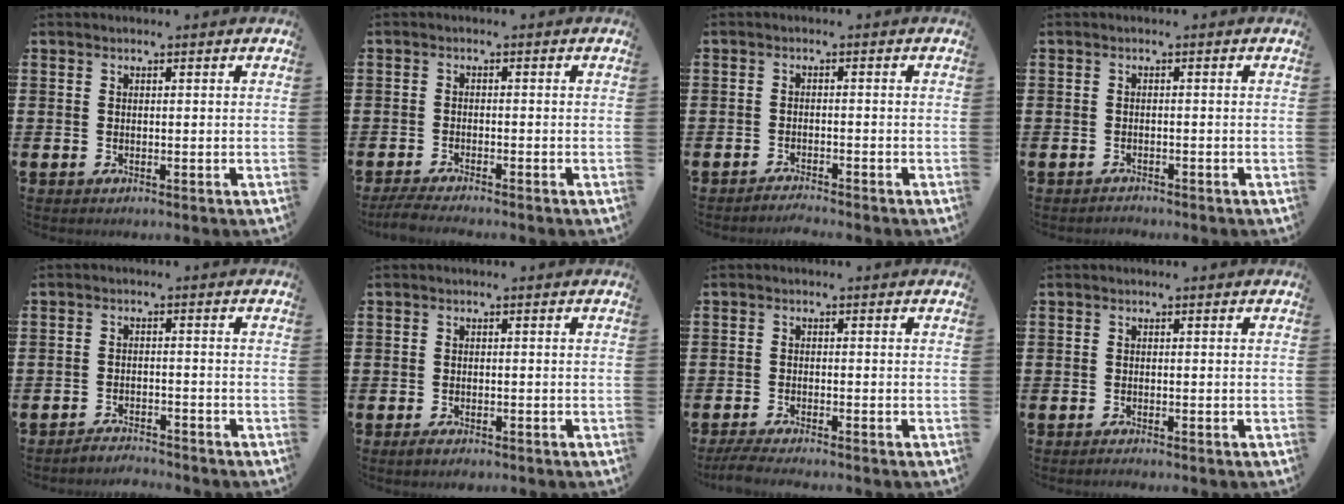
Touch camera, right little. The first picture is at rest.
{"total": 1.9, "force": [-1.7, 0.0, 0.9], "torque": [-0.013, 0.004, -0.033]}
{"total": 1.5, "force": [-1.5, -0.2, 0.0], "torque": [-0.002, 0.003, -0.030]}
{"total": 0.8, "force": [-0.8, 0.1, -0.1], "torque": [-0.002, 0.001, -0.017]}
{"total": 2.3, "force": [-2.3, 0.0, -0.2], "torque": [-0.003, 0.003, -0.050]}
{"total": 1.0, "force": [-0.7, 0.3, 0.6], "torque": [-0.004, -0.004, -0.017]}
{"total": 1.9, "force": [-1.6, 0.0, 0.9], "torque": [-0.014, 0.004, -0.031]}
{"total": 0.6, "force": [-0.5, 0.0, 0.3], "torque": [-0.006, -0.003, -0.010]}